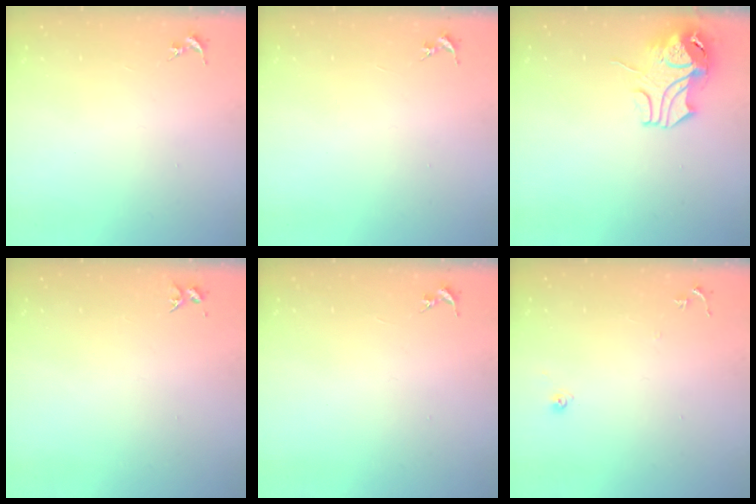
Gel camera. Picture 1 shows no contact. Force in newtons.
{"total": 0.0}
{"total": 10.8, "press": 10.7, "slide": 1.3}
{"total": 3.3, "press": 3.3, "slide": 0.4}
{"total": 0.0}
{"total": 6.2, "press": 6.1, "slide": 0.5}